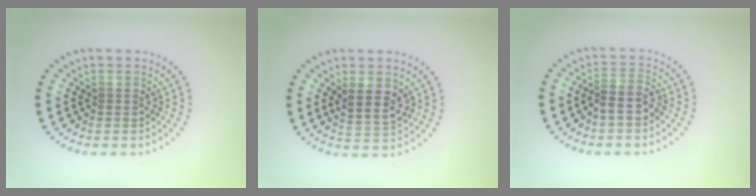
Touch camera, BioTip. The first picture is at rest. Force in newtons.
{"total": 2.9, "press": 2.5, "slide": 1.4}
{"total": 1.7, "press": 1.5, "slide": 0.8}